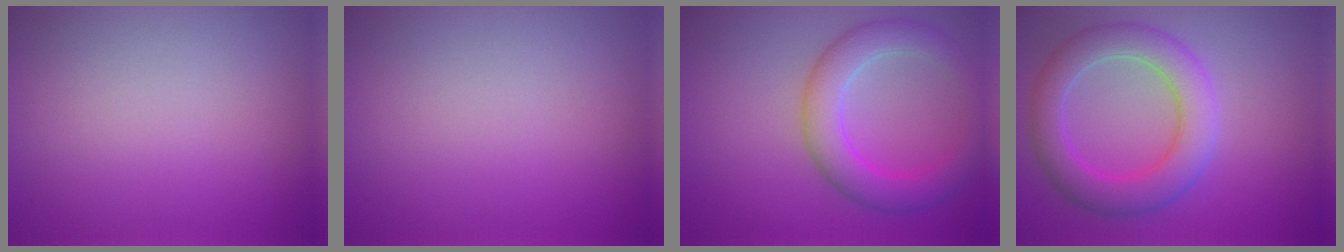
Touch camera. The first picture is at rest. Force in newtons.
{"total": 0.0}
{"total": 4.9, "press": 4.9, "slide": 0.1}
{"total": 5.4, "press": 5.3, "slide": 0.3}